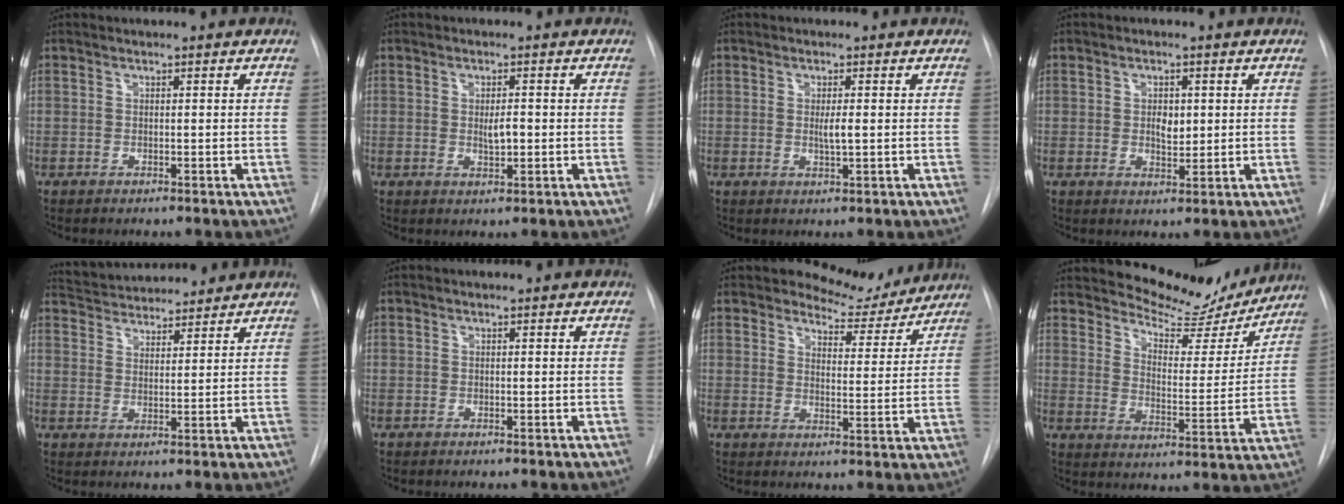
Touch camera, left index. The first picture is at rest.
{"total": 2.5, "force": [-0.1, 0.9, 2.3], "torque": [-0.040, -0.001, 0.001]}
{"total": 2.0, "force": [0.1, 0.2, 2.0], "torque": [-0.040, -0.003, 0.002]}
{"total": 3.0, "force": [0.5, 1.8, 2.3], "torque": [-0.035, -0.003, 0.010]}
{"total": 10.8, "force": [10.4, 2.0, 2.4], "torque": [-0.041, 0.024, 0.161]}
{"total": 0.0}
{"total": 7.7, "force": [7.3, 2.2, 0.1], "torque": [0.004, -0.019, 0.095]}
{"total": 14.3, "force": [13.7, 3.3, 2.5], "torque": [-0.032, -0.030, 0.182]}